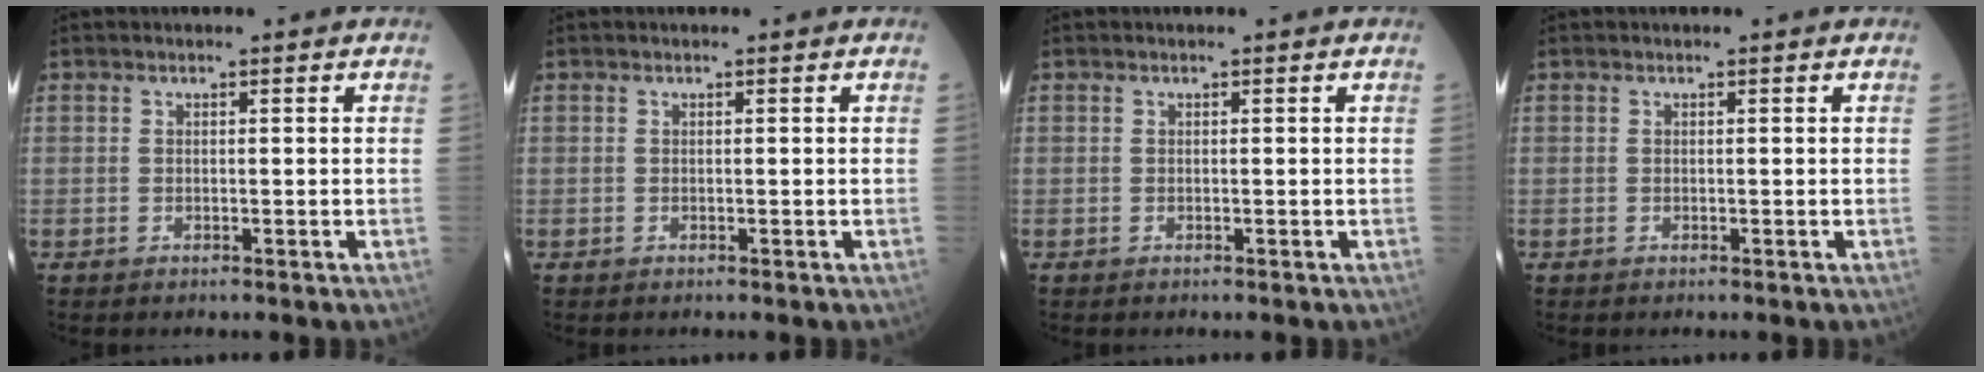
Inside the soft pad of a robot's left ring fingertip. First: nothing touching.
{"total": 0.0}
{"total": 0.0}
{"total": 0.0}